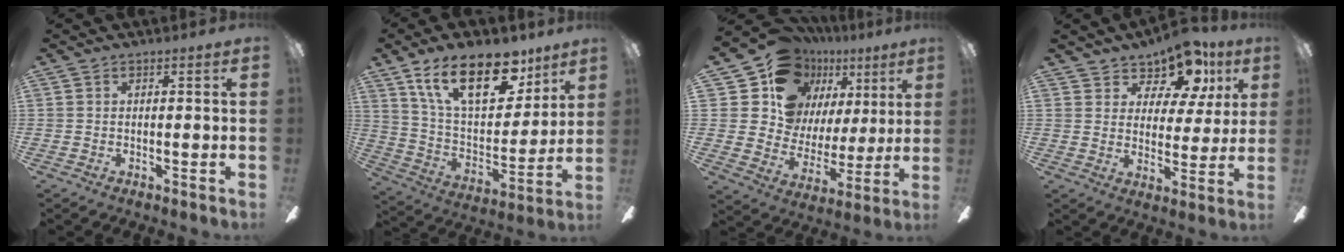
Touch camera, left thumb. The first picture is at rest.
{"total": 22.7, "force": [13.7, 11.0, 14.3], "torque": [-0.234, -0.069, 0.240]}
{"total": 17.0, "force": [9.9, 12.7, 5.2], "torque": [-0.099, -0.069, 0.201]}
{"total": 11.4, "force": [8.9, 5.5, 4.5], "torque": [-0.081, -0.053, 0.162]}